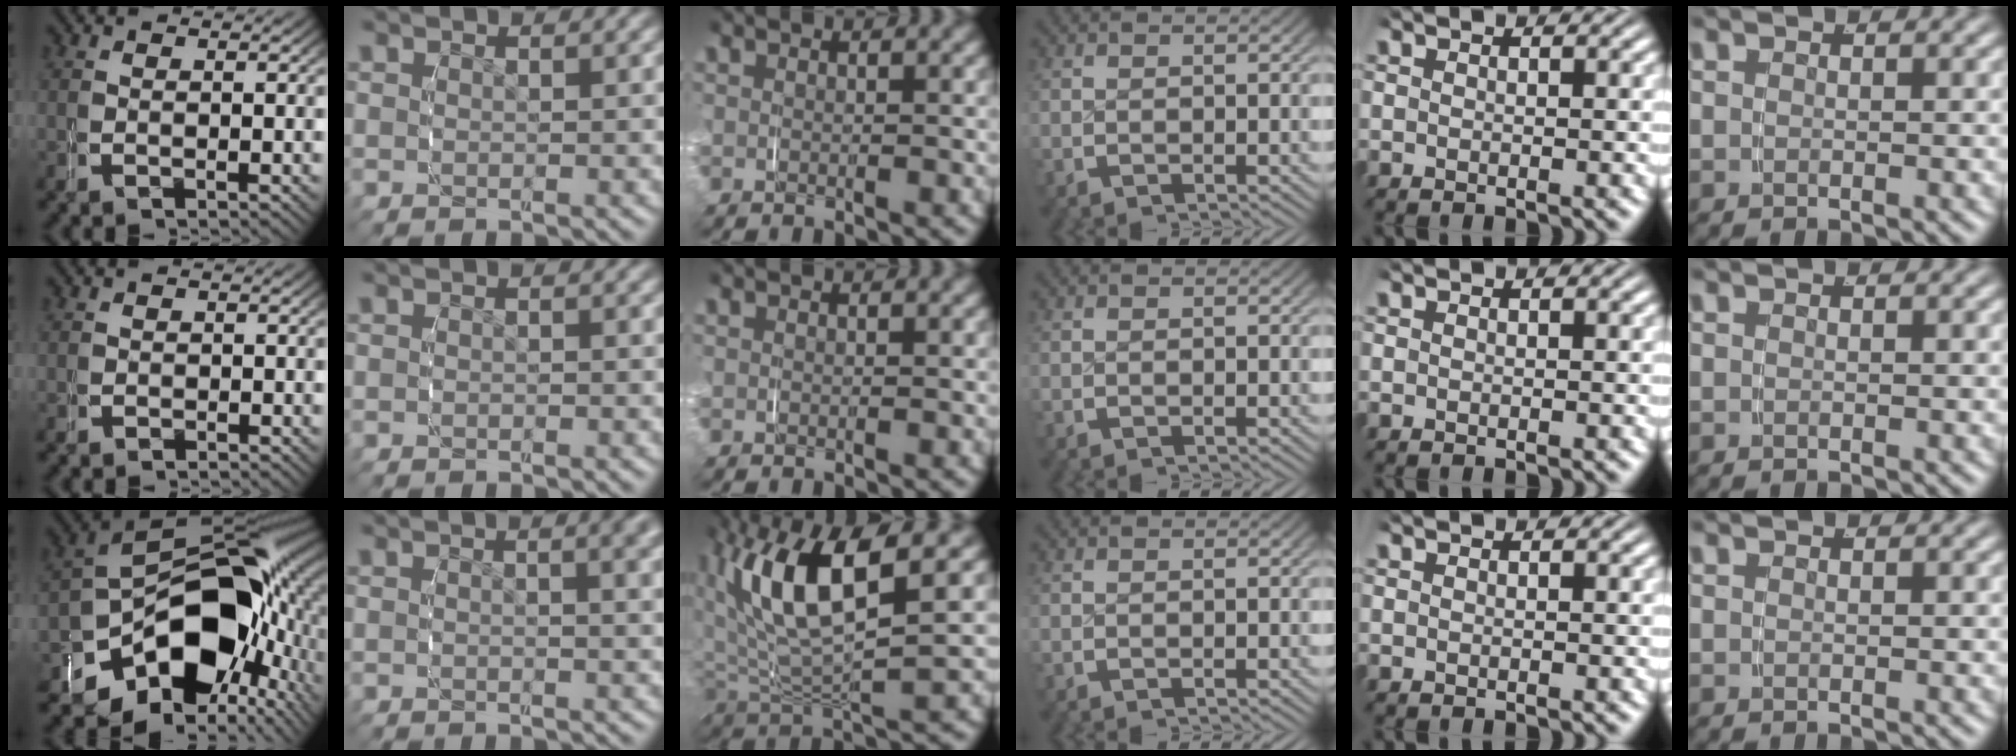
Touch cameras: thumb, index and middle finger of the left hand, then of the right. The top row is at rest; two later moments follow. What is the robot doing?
{"motion": "grasp_and_lifting", "object": "keyboard"}